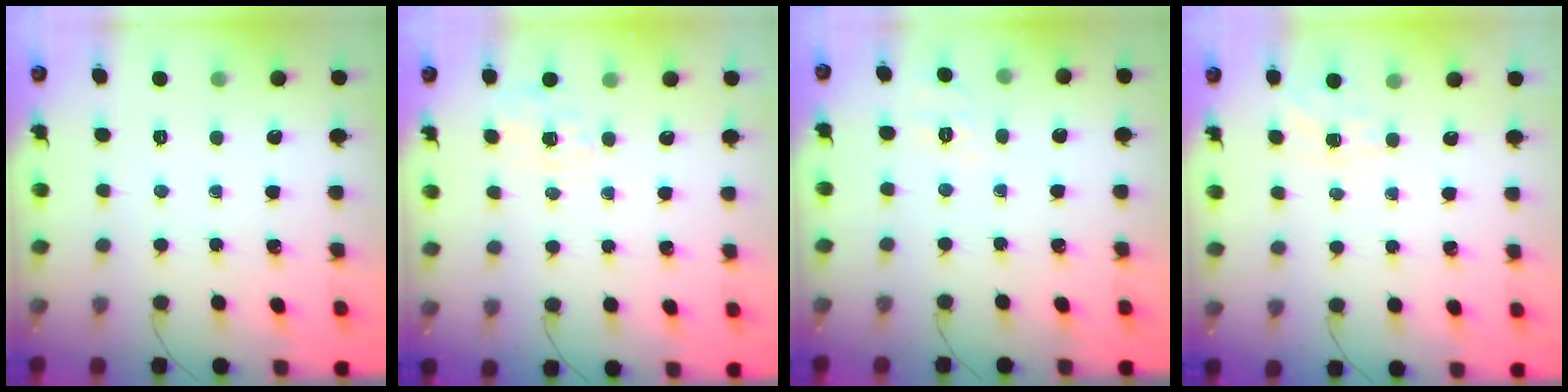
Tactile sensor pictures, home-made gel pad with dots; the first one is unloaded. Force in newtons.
{"total": 2.5, "press": 1.9, "slide": 1.6}
{"total": 1.9, "press": 0.2, "slide": 1.9}
{"total": 6.1, "press": 5.9, "slide": 1.4}